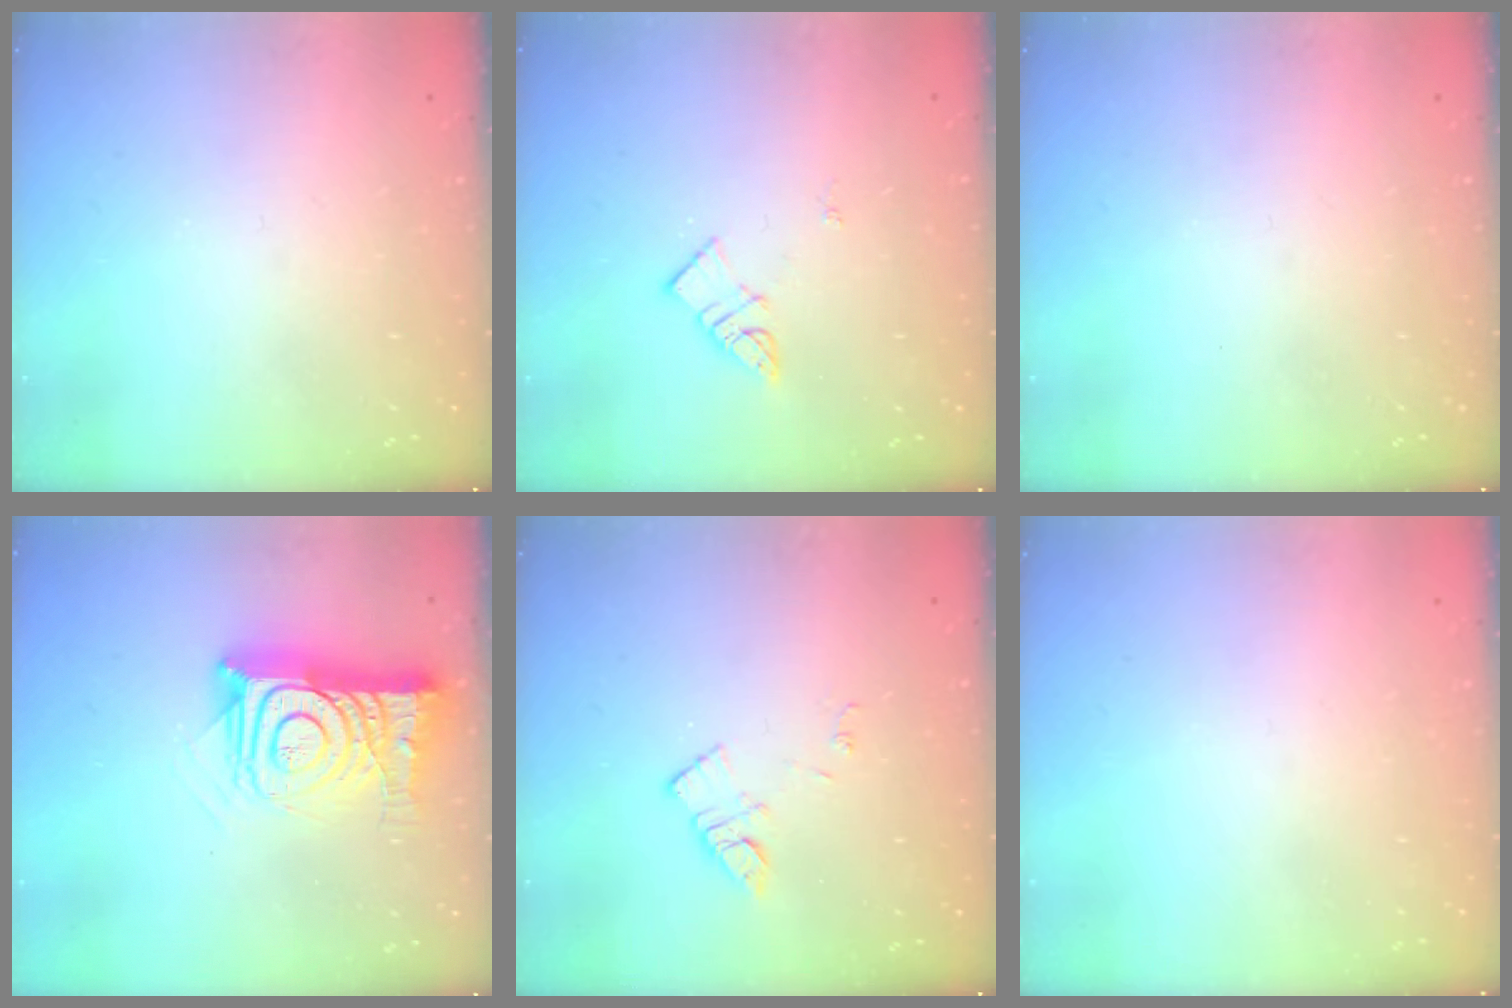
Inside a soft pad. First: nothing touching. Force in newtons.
{"total": 5.7, "press": 5.7, "slide": 0.5}
{"total": 0.0}
{"total": 16.3, "press": 16.2, "slide": 1.4}
{"total": 6.5, "press": 6.4, "slide": 0.7}
{"total": 1.8, "press": 1.7, "slide": 0.1}